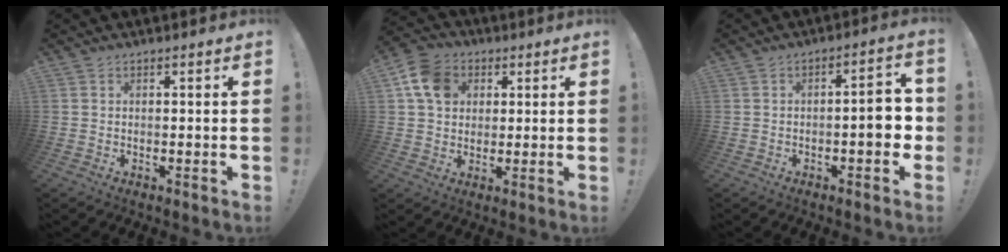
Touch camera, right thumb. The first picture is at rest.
{"total": 11.6, "force": [4.0, 9.3, 5.6], "torque": [-0.091, -0.004, 0.079]}
{"total": 8.2, "force": [-1.8, 2.9, 7.5], "torque": [-0.095, 0.009, -0.031]}